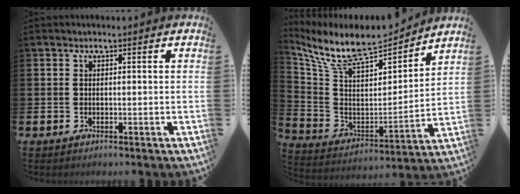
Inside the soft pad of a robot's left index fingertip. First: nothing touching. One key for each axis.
{"total": 9.7, "fx": 8.6, "fy": 2.5, "fz": 3.8, "tx": -0.119, "ty": -0.060, "tz": 0.149}